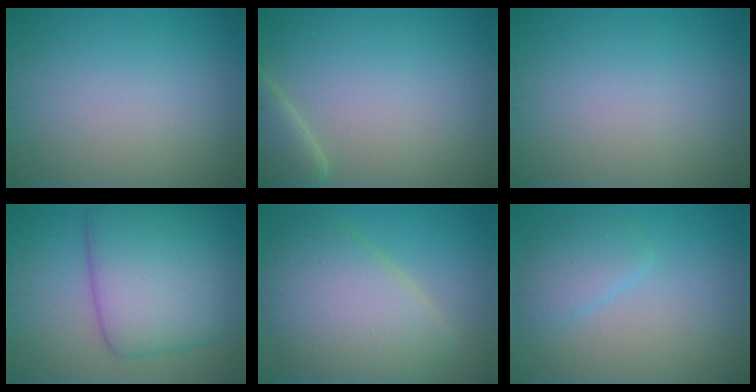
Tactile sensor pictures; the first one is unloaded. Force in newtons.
{"total": 3.2, "press": 3.2, "slide": 0.3}
{"total": 0.0}
{"total": 9.6, "press": 9.6, "slide": 0.3}
{"total": 8.2, "press": 8.2, "slide": 0.5}
{"total": 2.5, "press": 2.5, "slide": 0.3}